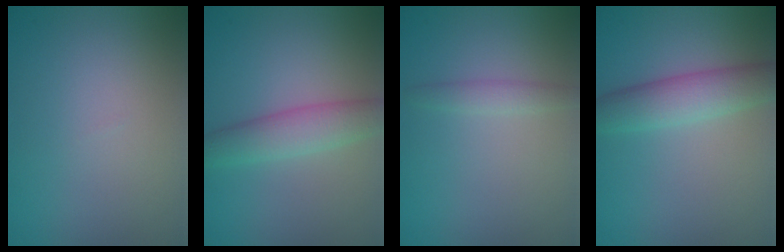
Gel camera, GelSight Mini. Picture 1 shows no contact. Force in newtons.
{"total": 4.4, "press": 4.4, "slide": 0.1}
{"total": 1.3, "press": 1.3, "slide": 0.1}
{"total": 4.0, "press": 4.0, "slide": 0.1}